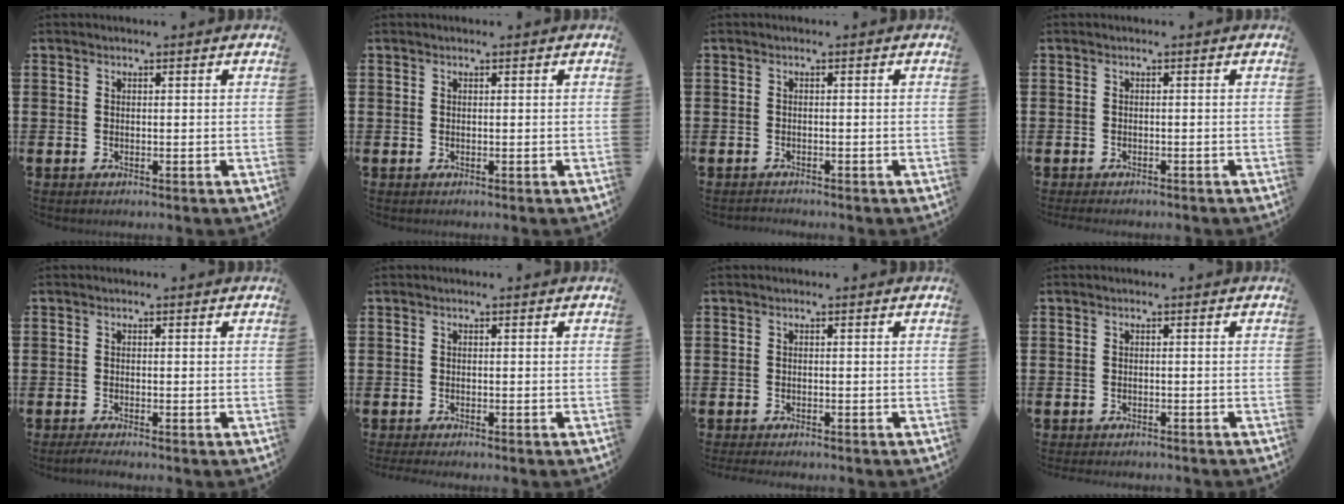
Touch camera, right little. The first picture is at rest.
{"total": 0.0}
{"total": 0.5, "force": [-0.5, 0.0, 0.0], "torque": [-0.001, -0.003, -0.011]}
{"total": 0.6, "force": [-0.6, 0.1, 0.1], "torque": [-0.003, -0.002, -0.013]}
{"total": 0.9, "force": [-0.7, 0.0, 0.6], "torque": [-0.010, -0.003, -0.013]}
{"total": 0.7, "force": [-0.7, 0.0, 0.2], "torque": [-0.005, -0.003, -0.013]}
{"total": 0.7, "force": [-0.7, 0.1, 0.2], "torque": [-0.005, -0.001, -0.015]}
{"total": 0.8, "force": [-0.8, 0.0, -0.1], "torque": [0.000, 0.000, -0.016]}